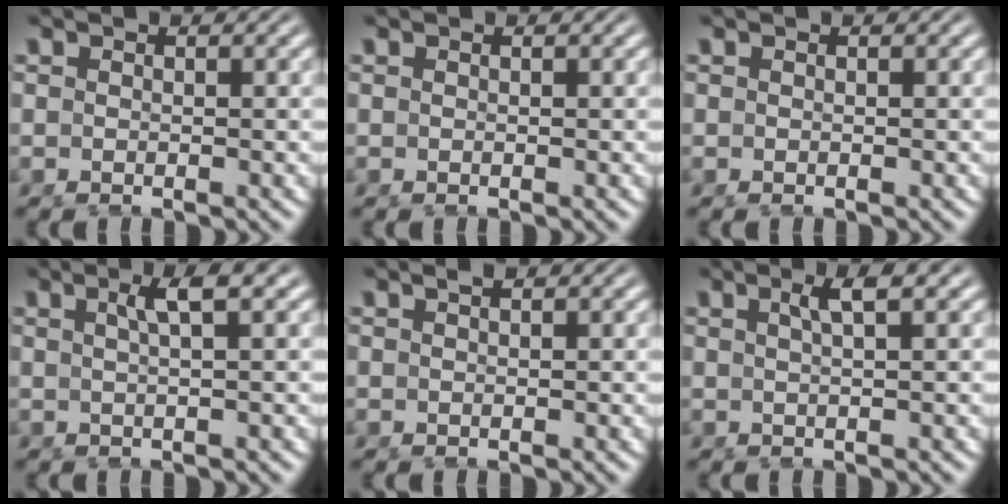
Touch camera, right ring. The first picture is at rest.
{"total": 0.0}
{"total": 0.0}
{"total": 2.3, "force": [0.8, -0.4, 2.1], "torque": [-0.026, 0.010, 0.015]}
{"total": 0.8, "force": [0.7, -0.2, 0.4], "torque": [-0.002, 0.008, 0.014]}
{"total": 2.0, "force": [0.9, -0.4, 1.7], "torque": [-0.022, 0.009, 0.016]}